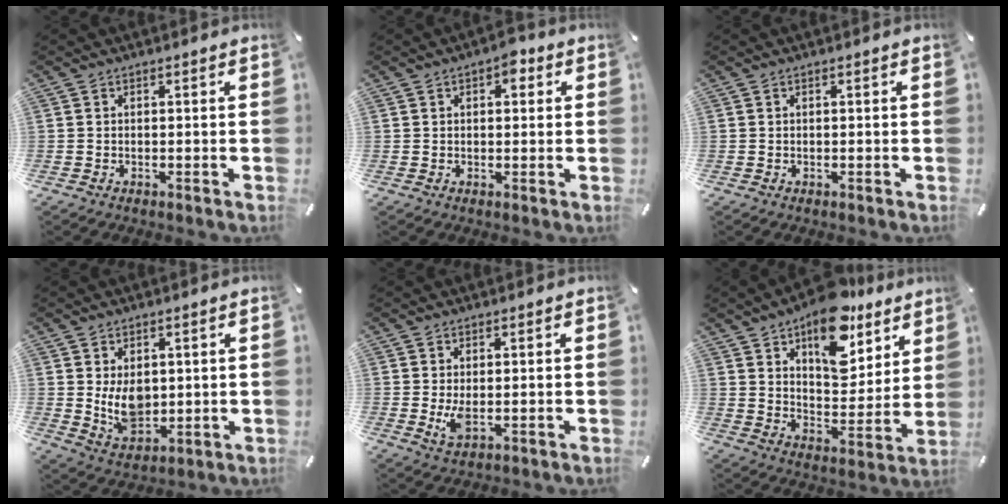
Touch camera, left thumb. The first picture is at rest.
{"total": 3.4, "force": [1.4, 2.2, 2.3], "torque": [-0.026, 0.001, 0.016]}
{"total": 0.0}
{"total": 7.7, "force": [1.7, 5.6, 5.0], "torque": [-0.095, -0.016, 0.027]}
{"total": 4.1, "force": [0.1, 1.9, 3.6], "torque": [-0.076, -0.008, -0.002]}
{"total": 16.8, "force": [12.0, 8.8, 7.9], "torque": [-0.111, -0.081, 0.208]}